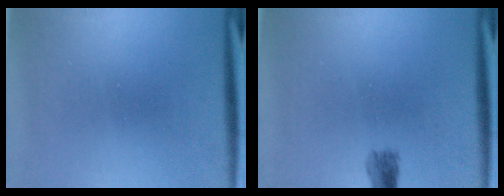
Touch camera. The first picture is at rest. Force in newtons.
{"total": 1.8}